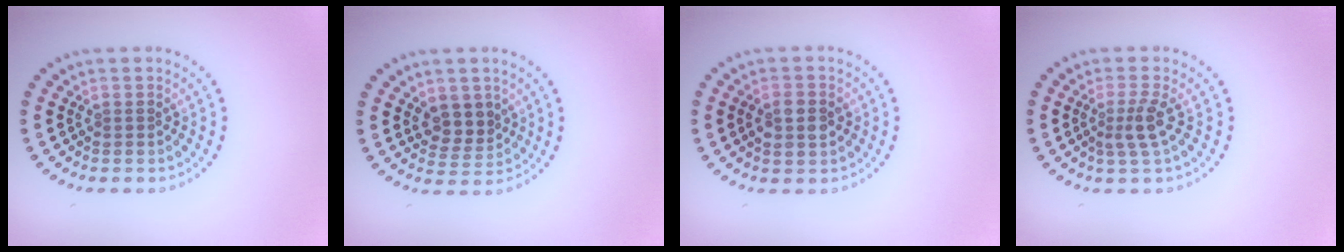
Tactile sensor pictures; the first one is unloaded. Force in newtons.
{"total": 2.8, "press": 2.5, "slide": 1.3}
{"total": 2.7, "press": 2.6, "slide": 0.3}
{"total": 2.3, "press": 1.8, "slide": 1.4}